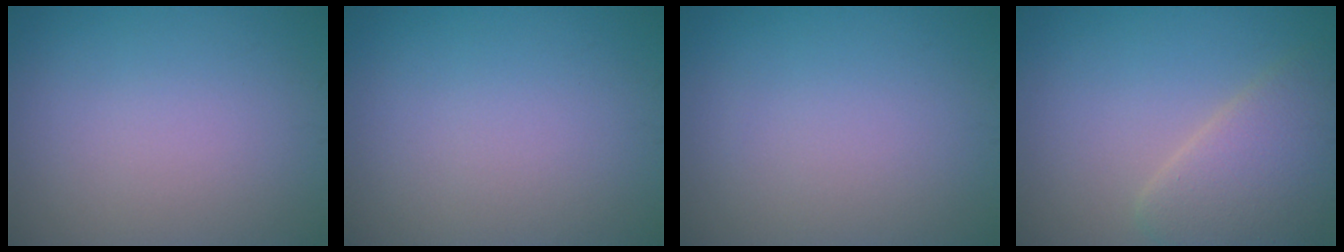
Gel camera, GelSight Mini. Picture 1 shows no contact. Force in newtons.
{"total": 0.0}
{"total": 0.0}
{"total": 5.1, "press": 5.1, "slide": 0.6}